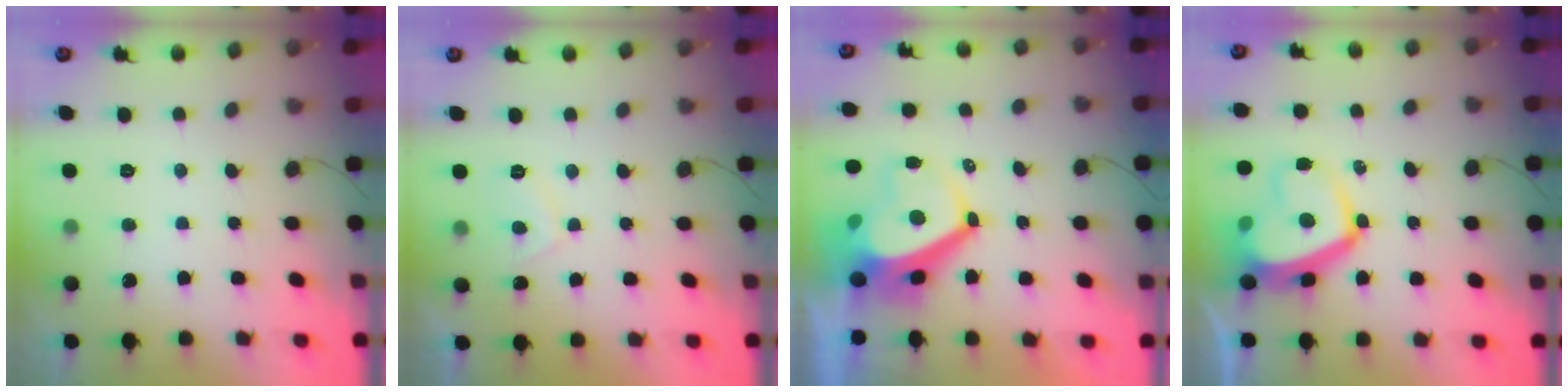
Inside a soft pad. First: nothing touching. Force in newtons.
{"total": 2.8, "press": 2.7, "slide": 0.6}
{"total": 9.0, "press": 8.9, "slide": 0.8}
{"total": 11.5, "press": 11.5, "slide": 1.0}